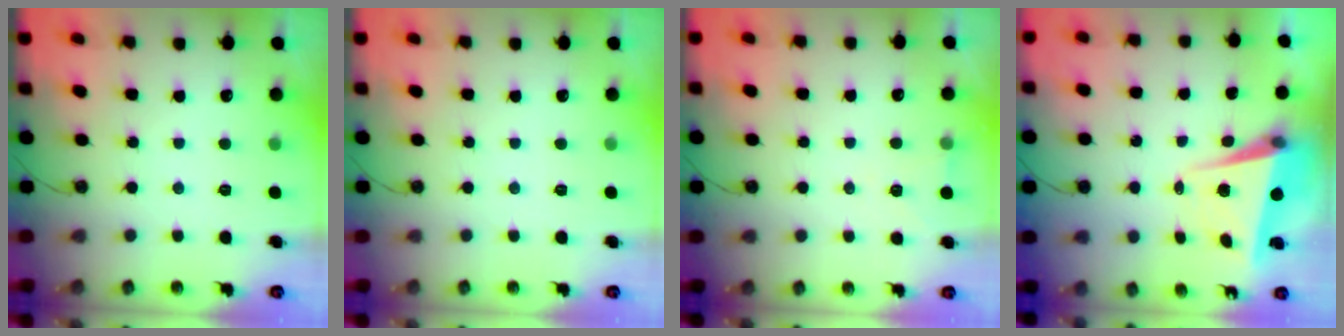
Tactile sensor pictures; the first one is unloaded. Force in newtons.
{"total": 0.0}
{"total": 5.2, "press": 2.9, "slide": 4.3}
{"total": 5.7, "press": 5.5, "slide": 1.4}